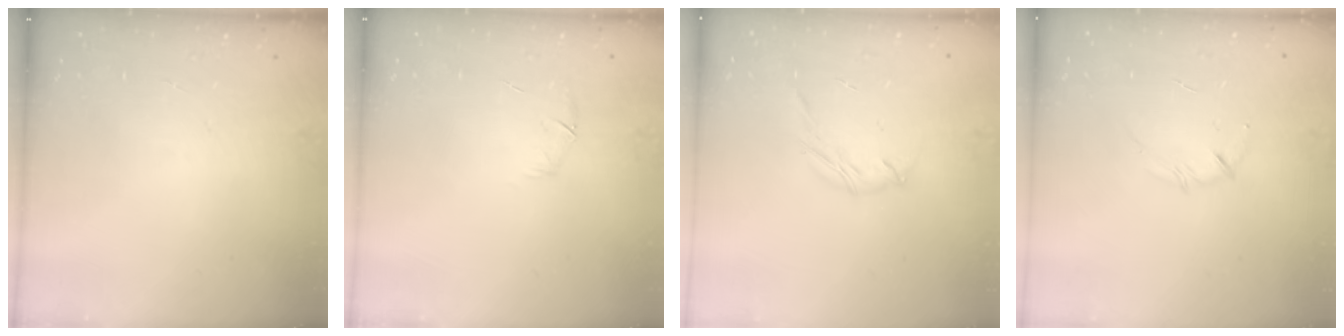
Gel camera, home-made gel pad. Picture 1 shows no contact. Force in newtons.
{"total": 4.1, "press": 4.0, "slide": 0.9}
{"total": 3.9, "press": 3.7, "slide": 1.0}
{"total": 2.5, "press": 2.4, "slide": 0.4}